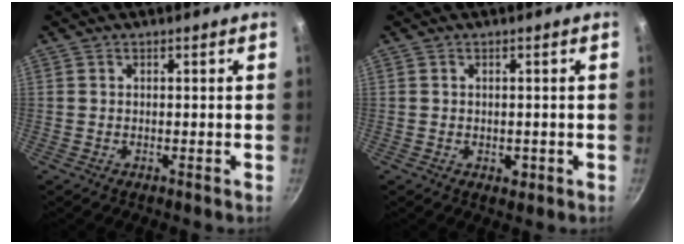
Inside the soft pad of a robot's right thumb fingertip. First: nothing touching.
{"total": 2.0, "force": [-0.6, 1.3, 1.3], "torque": [-0.016, -0.002, -0.005]}